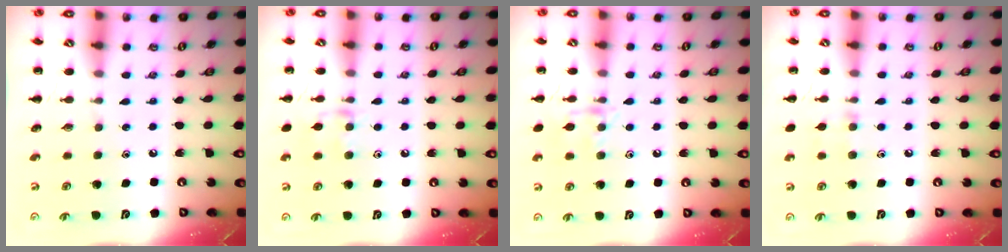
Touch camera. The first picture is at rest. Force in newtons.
{"total": 7.8, "press": 7.7, "slide": 1.2}
{"total": 8.3, "press": 8.2, "slide": 1.2}
{"total": 5.4, "press": 5.1, "slide": 1.6}